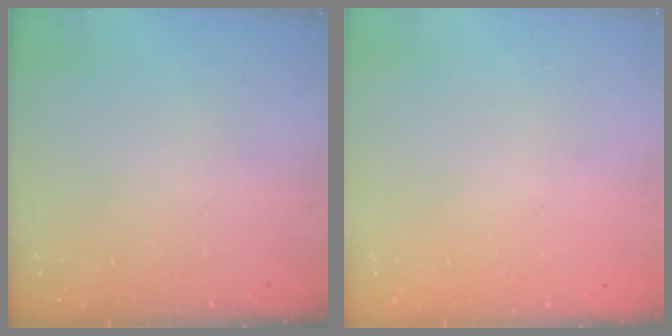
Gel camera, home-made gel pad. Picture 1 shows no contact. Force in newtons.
{"total": 0.0}